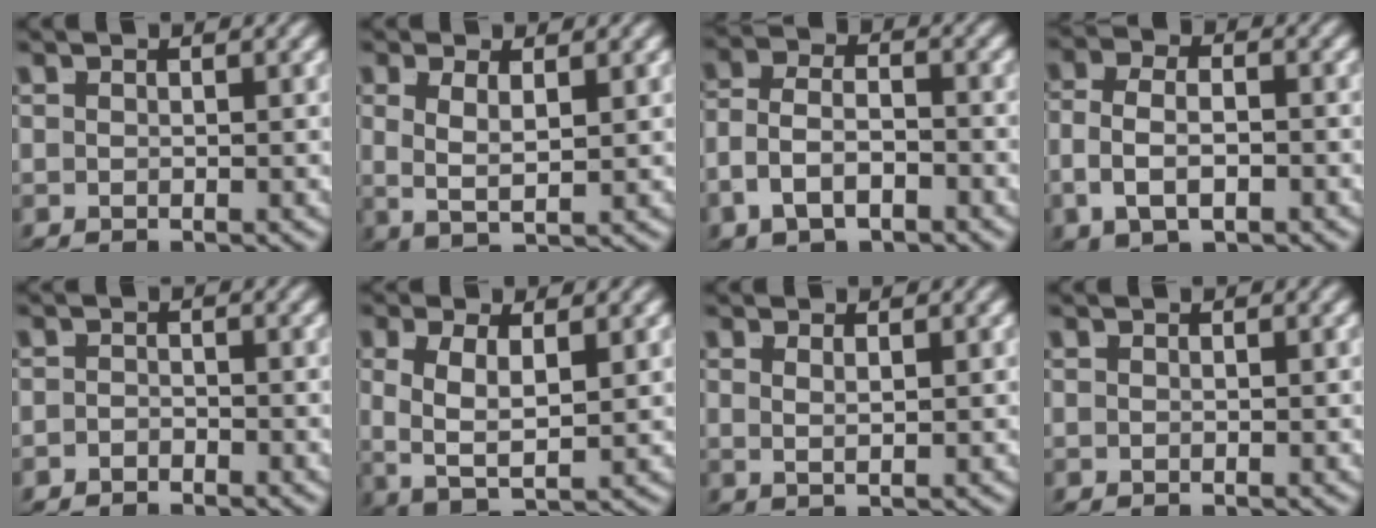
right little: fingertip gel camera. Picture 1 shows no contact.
{"total": 3.9, "force": [0.5, 2.1, 3.2], "torque": [-0.061, -0.003, 0.009]}
{"total": 5.5, "force": [-2.1, 3.7, 3.4], "torque": [-0.070, -0.021, -0.029]}
{"total": 4.4, "force": [-1.2, 2.7, 3.3], "torque": [-0.067, -0.014, -0.011]}
{"total": 1.7, "force": [-1.6, -0.2, -0.3], "torque": [0.014, -0.011, -0.024]}
{"total": 5.2, "force": [0.0, 3.1, 4.1], "torque": [-0.095, -0.020, 0.013]}
{"total": 1.1, "force": [0.5, -0.7, 0.8], "torque": [-0.006, -0.007, 0.017]}
{"total": 0.0}